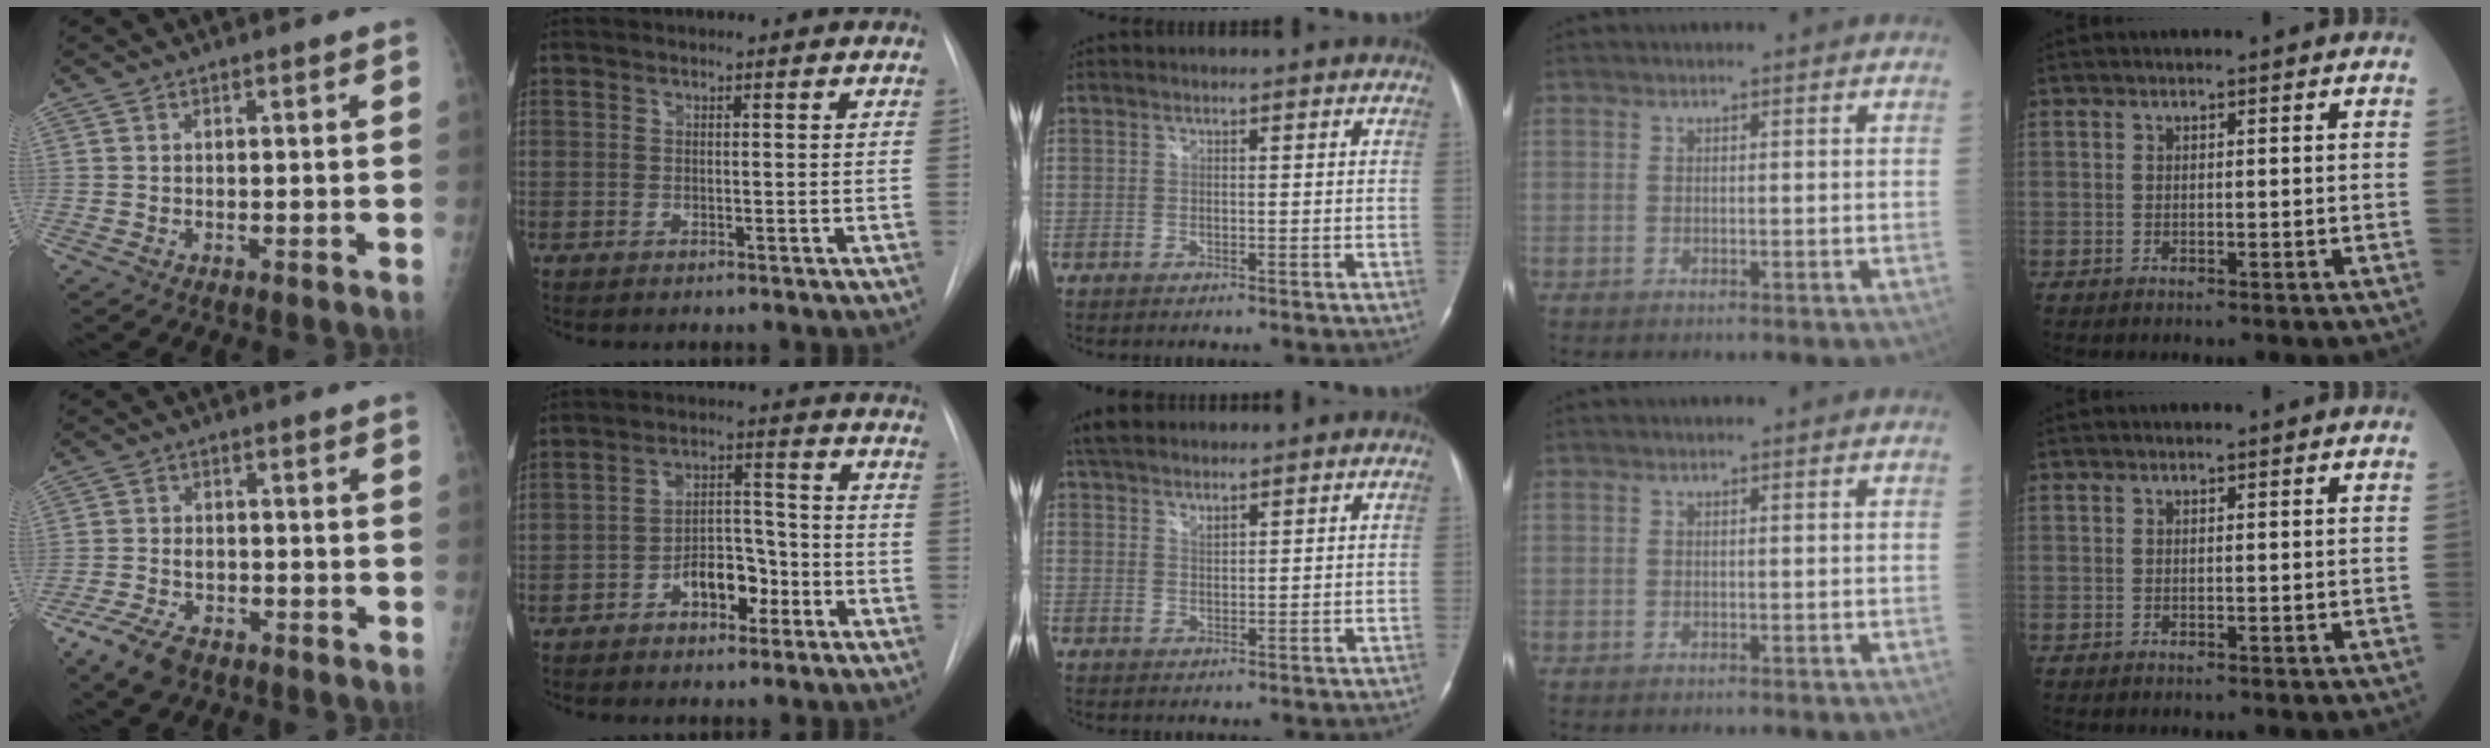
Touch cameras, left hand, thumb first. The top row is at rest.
{"thumb": {"total": 7.1, "force": [-4.6, 3.7, 3.9], "torque": [-0.081, 0.011, -0.082]}, "index": {"total": 7.5, "force": [-5.1, 3.4, 4.4], "torque": [-0.070, 0.021, -0.082]}, "middle": {"total": 5.6, "force": [4.7, 1.8, 2.5], "torque": [-0.048, 0.012, 0.088]}}